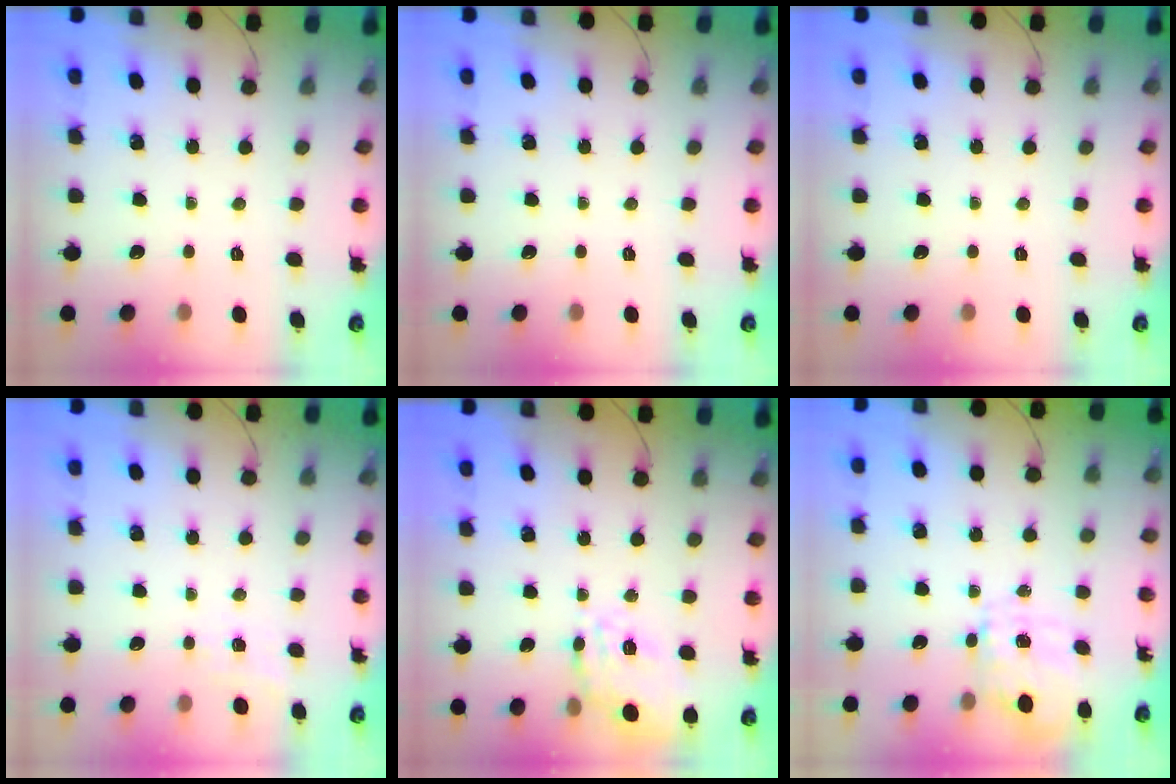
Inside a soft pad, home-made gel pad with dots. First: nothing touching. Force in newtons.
{"total": 0.0}
{"total": 0.0}
{"total": 5.4, "press": 5.2, "slide": 1.3}
{"total": 15.3, "press": 15.3, "slide": 0.6}
{"total": 3.6, "press": 3.5, "slide": 1.0}